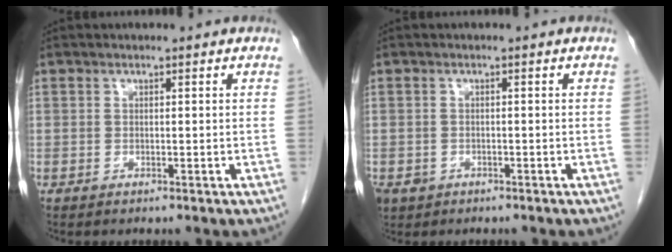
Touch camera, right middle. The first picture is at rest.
{"total": 3.2, "force": [-1.9, 2.5, 0.6], "torque": [-0.013, 0.001, -0.030]}